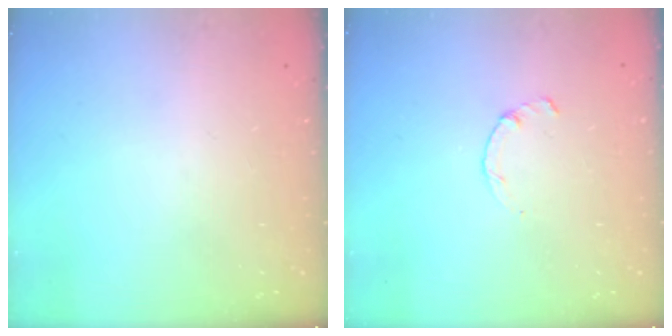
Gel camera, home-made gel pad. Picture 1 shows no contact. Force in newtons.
{"total": 0.9, "press": 0.8, "slide": 0.3}